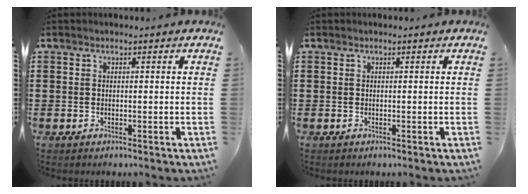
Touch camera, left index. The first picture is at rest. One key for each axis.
{"total": 0.0}